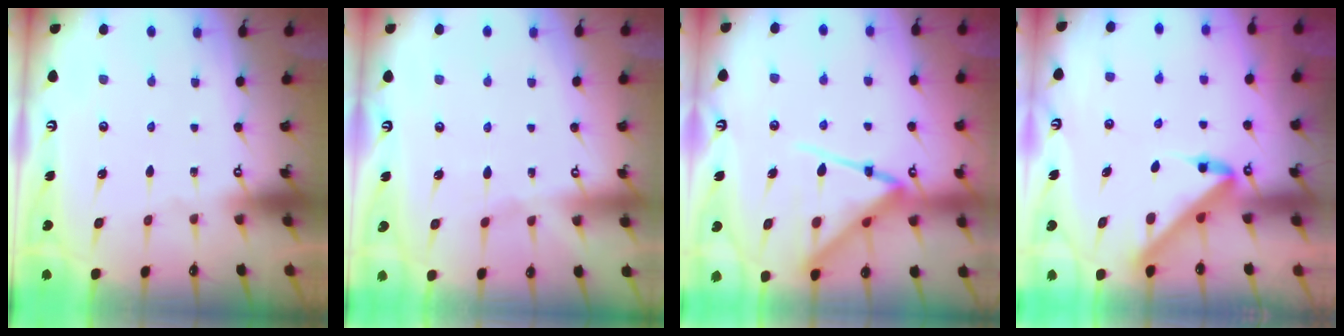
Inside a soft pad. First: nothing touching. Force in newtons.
{"total": 1.7, "press": 1.7, "slide": 0.4}
{"total": 14.9, "press": 14.8, "slide": 1.5}
{"total": 5.1, "press": 5.0, "slide": 0.4}